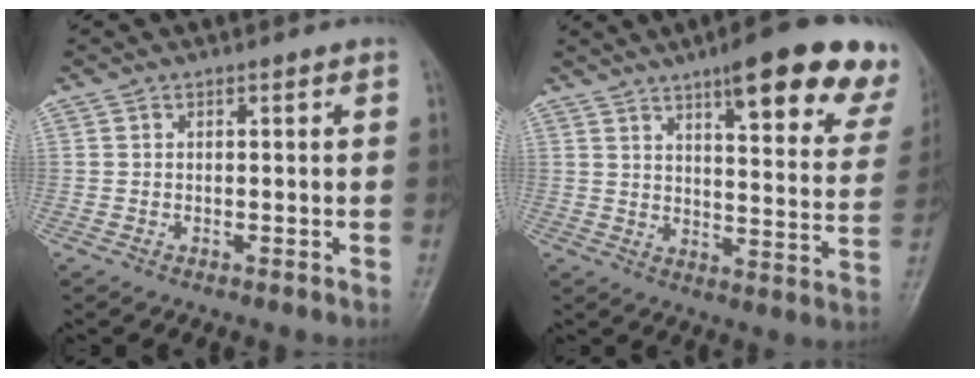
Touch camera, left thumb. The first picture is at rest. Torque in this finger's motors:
{"motor_torque": [1.11, 0.63, 0.23, -0.52, 0.18]}